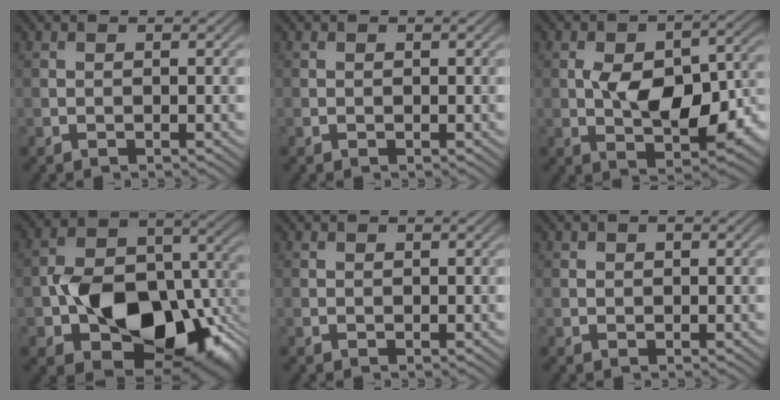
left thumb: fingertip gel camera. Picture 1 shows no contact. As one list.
[{"total": 0.0}, {"total": 11.2, "force": [-1.4, 6.2, 9.3], "torque": [-0.143, -0.009, -0.019]}, {"total": 16.0, "force": [-5.3, 11.0, 10.3], "torque": [-0.156, -0.037, -0.091]}, {"total": 0.0}, {"total": 0.8, "force": [0.3, 0.6, 0.5], "torque": [-0.009, 0.000, 0.002]}]